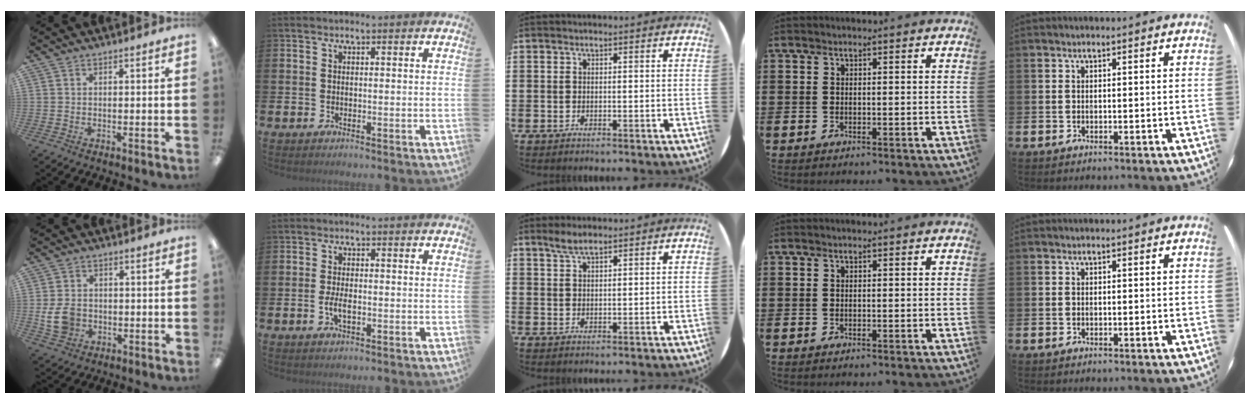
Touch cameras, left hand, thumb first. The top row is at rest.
{"thumb": {"total": 7.2, "force": [-1.4, 5.9, 4.0], "torque": [-0.072, 0.006, -0.024]}, "index": {"total": 2.5, "force": [-0.6, 1.1, 2.1], "torque": [-0.032, -0.002, -0.012]}, "middle": {"total": 2.6, "force": [2.1, 0.6, 1.4], "torque": [-0.023, 0.000, 0.035]}}